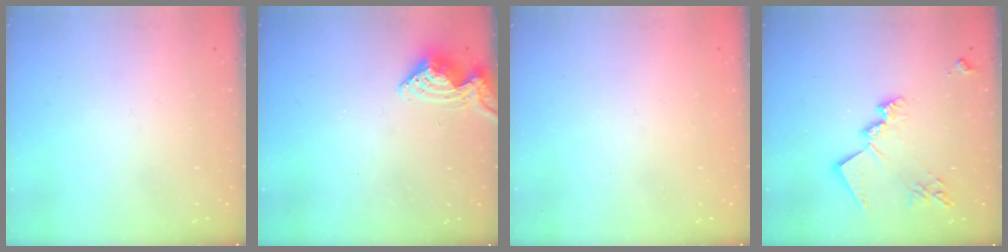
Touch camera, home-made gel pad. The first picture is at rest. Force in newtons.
{"total": 8.2, "press": 8.2, "slide": 0.6}
{"total": 1.0, "press": 0.9, "slide": 0.3}
{"total": 16.5, "press": 16.4, "slide": 1.0}